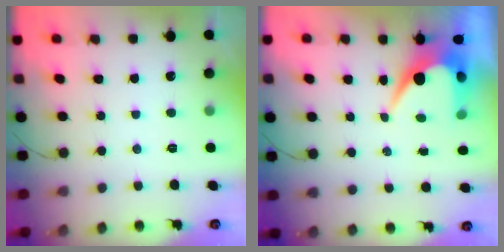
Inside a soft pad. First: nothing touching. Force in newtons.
{"total": 7.5, "press": 7.4, "slide": 0.4}